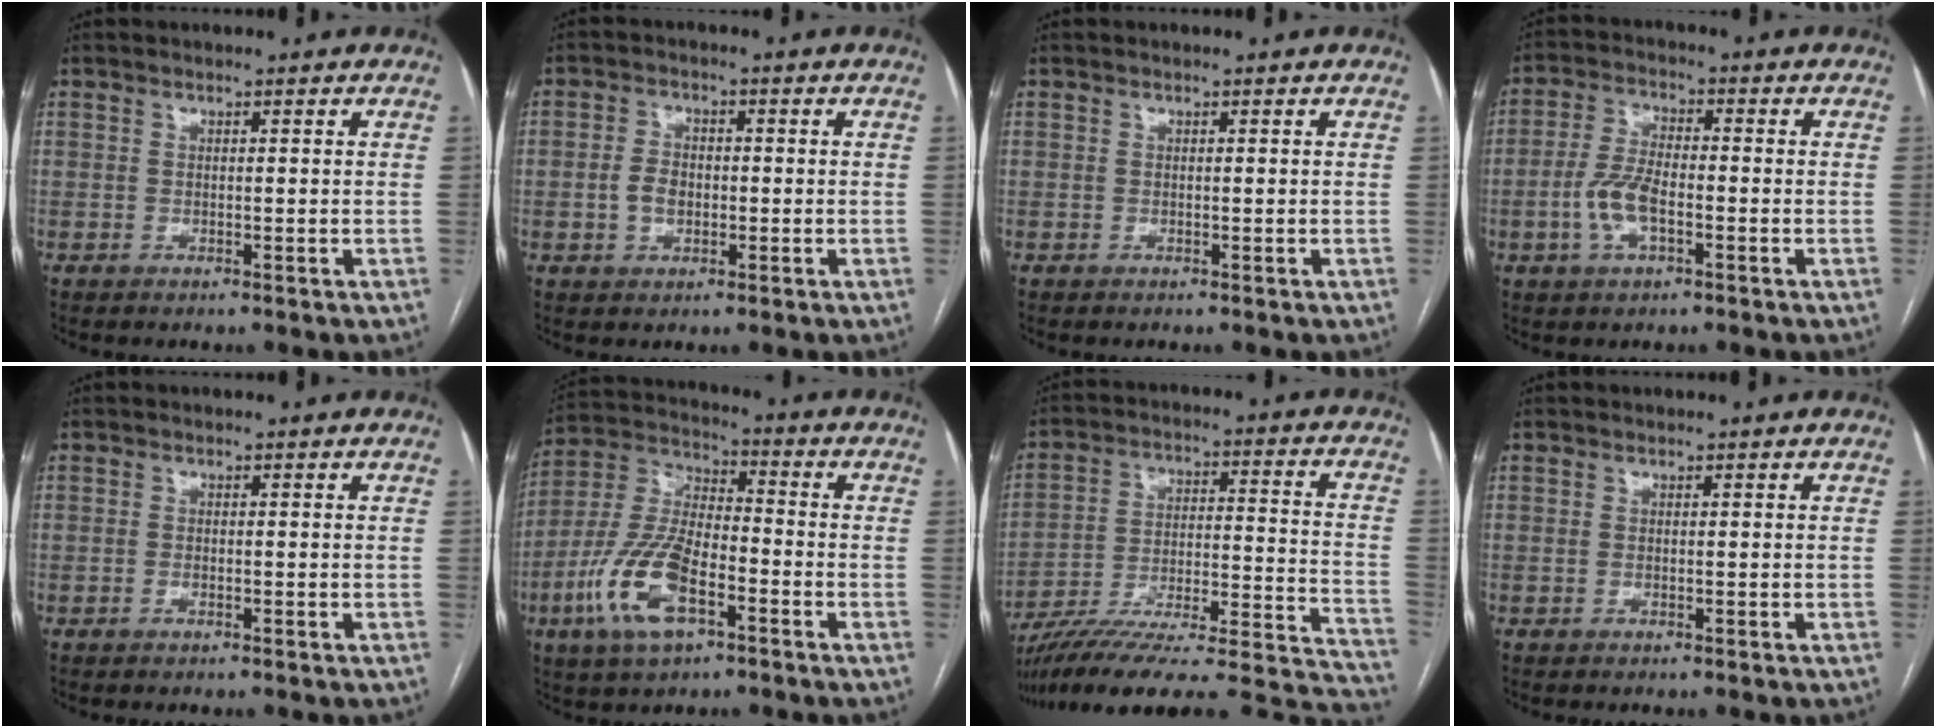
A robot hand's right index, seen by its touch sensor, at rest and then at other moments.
{"total": 3.8, "force": [-0.7, 2.7, 2.6], "torque": [-0.053, 0.008, -0.010]}
{"total": 0.0}
{"total": 6.6, "force": [-2.2, 2.4, 5.7], "torque": [-0.128, 0.006, -0.042]}
{"total": 0.5, "force": [-0.1, 0.3, 0.4], "torque": [-0.014, 0.001, 0.000]}
{"total": 14.3, "force": [-5.9, 5.5, 11.8], "torque": [-0.266, 0.004, -0.108]}
{"total": 30.4, "force": [-26.5, 3.4, 14.6], "torque": [-0.140, -0.002, -0.376]}
{"total": 0.0}